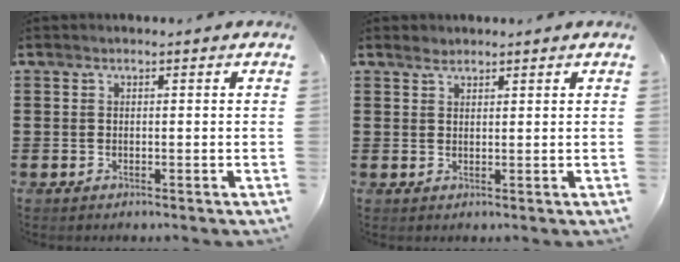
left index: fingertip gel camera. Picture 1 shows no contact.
{"total": 1.3, "force": [1.1, 0.5, 0.4], "torque": [-0.011, 0.001, 0.022]}